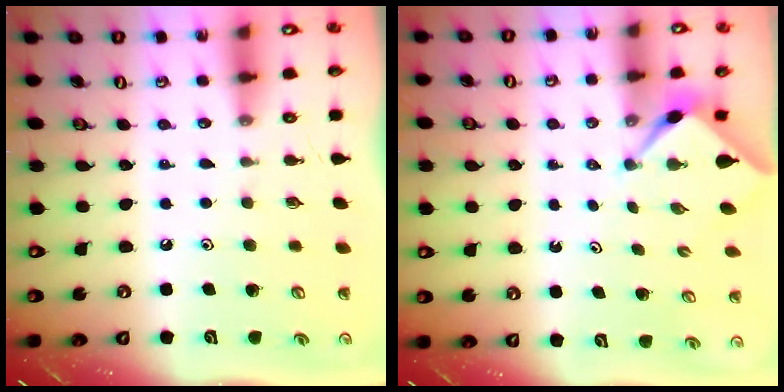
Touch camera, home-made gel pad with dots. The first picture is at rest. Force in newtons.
{"total": 2.4, "press": 2.4, "slide": 0.1}